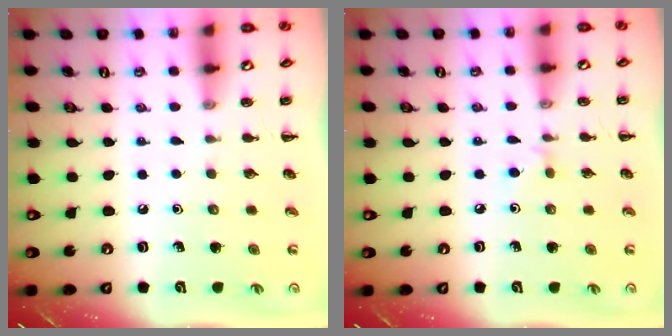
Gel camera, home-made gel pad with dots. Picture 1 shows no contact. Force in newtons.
{"total": 3.6, "press": 3.4, "slide": 1.3}